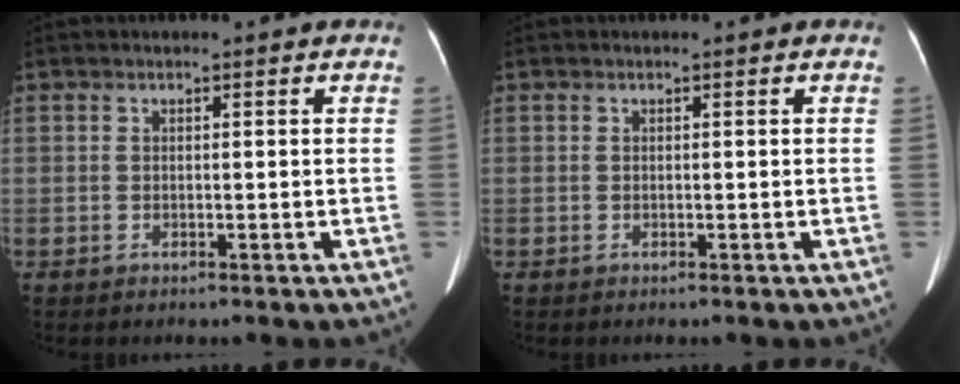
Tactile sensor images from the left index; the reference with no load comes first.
{"total": 0.0}